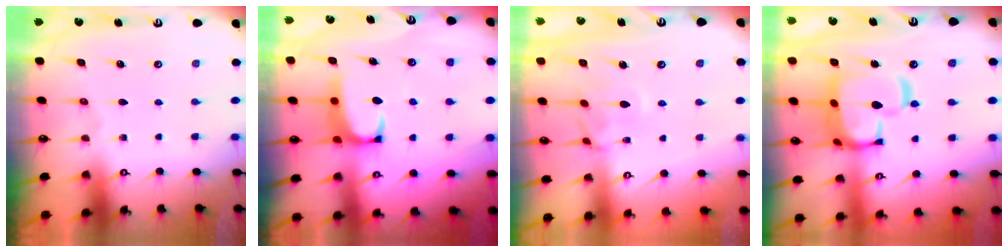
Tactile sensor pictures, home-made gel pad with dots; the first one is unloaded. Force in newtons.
{"total": 1.9, "press": 1.8, "slide": 0.7}
{"total": 2.7, "press": 2.6, "slide": 0.5}
{"total": 12.5, "press": 12.4, "slide": 1.3}